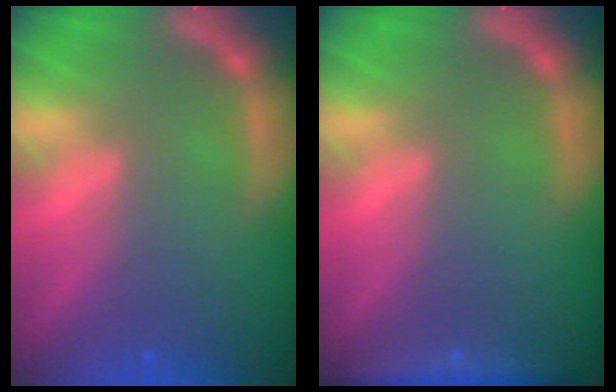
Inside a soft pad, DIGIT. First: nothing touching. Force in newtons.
{"total": 2.9}